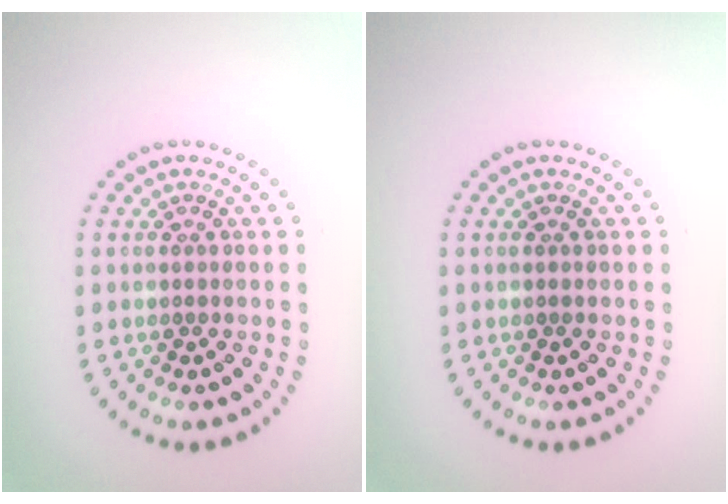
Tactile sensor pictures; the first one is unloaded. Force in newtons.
{"total": 0.0}